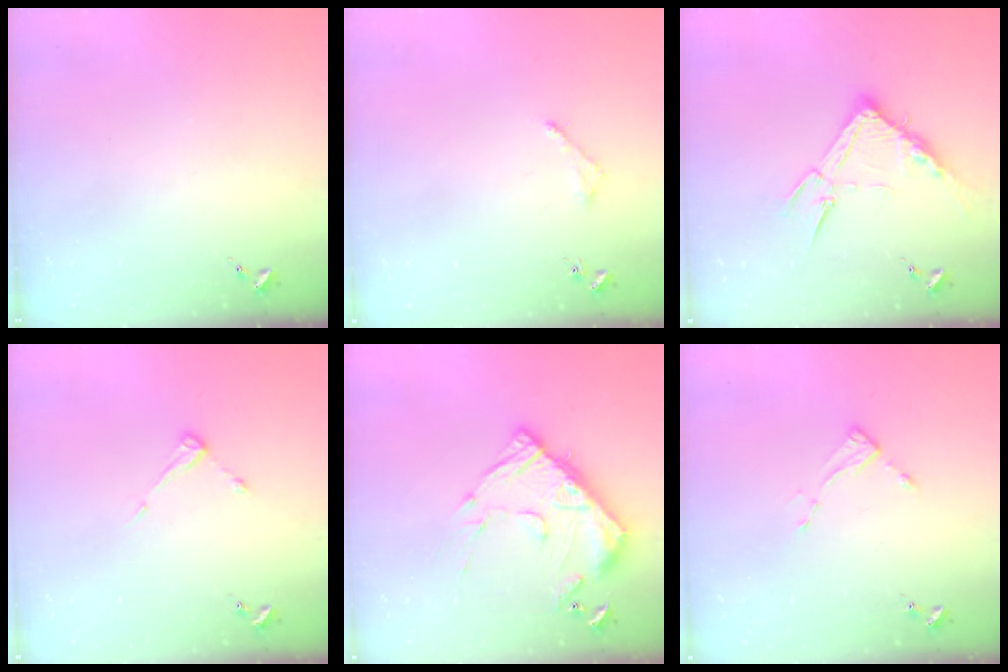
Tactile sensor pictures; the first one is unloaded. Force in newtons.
{"total": 3.0, "press": 3.0, "slide": 0.4}
{"total": 13.9, "press": 13.8, "slide": 0.9}
{"total": 4.7, "press": 4.7, "slide": 0.4}
{"total": 16.6, "press": 16.6, "slide": 1.4}
{"total": 3.9, "press": 3.9, "slide": 0.2}